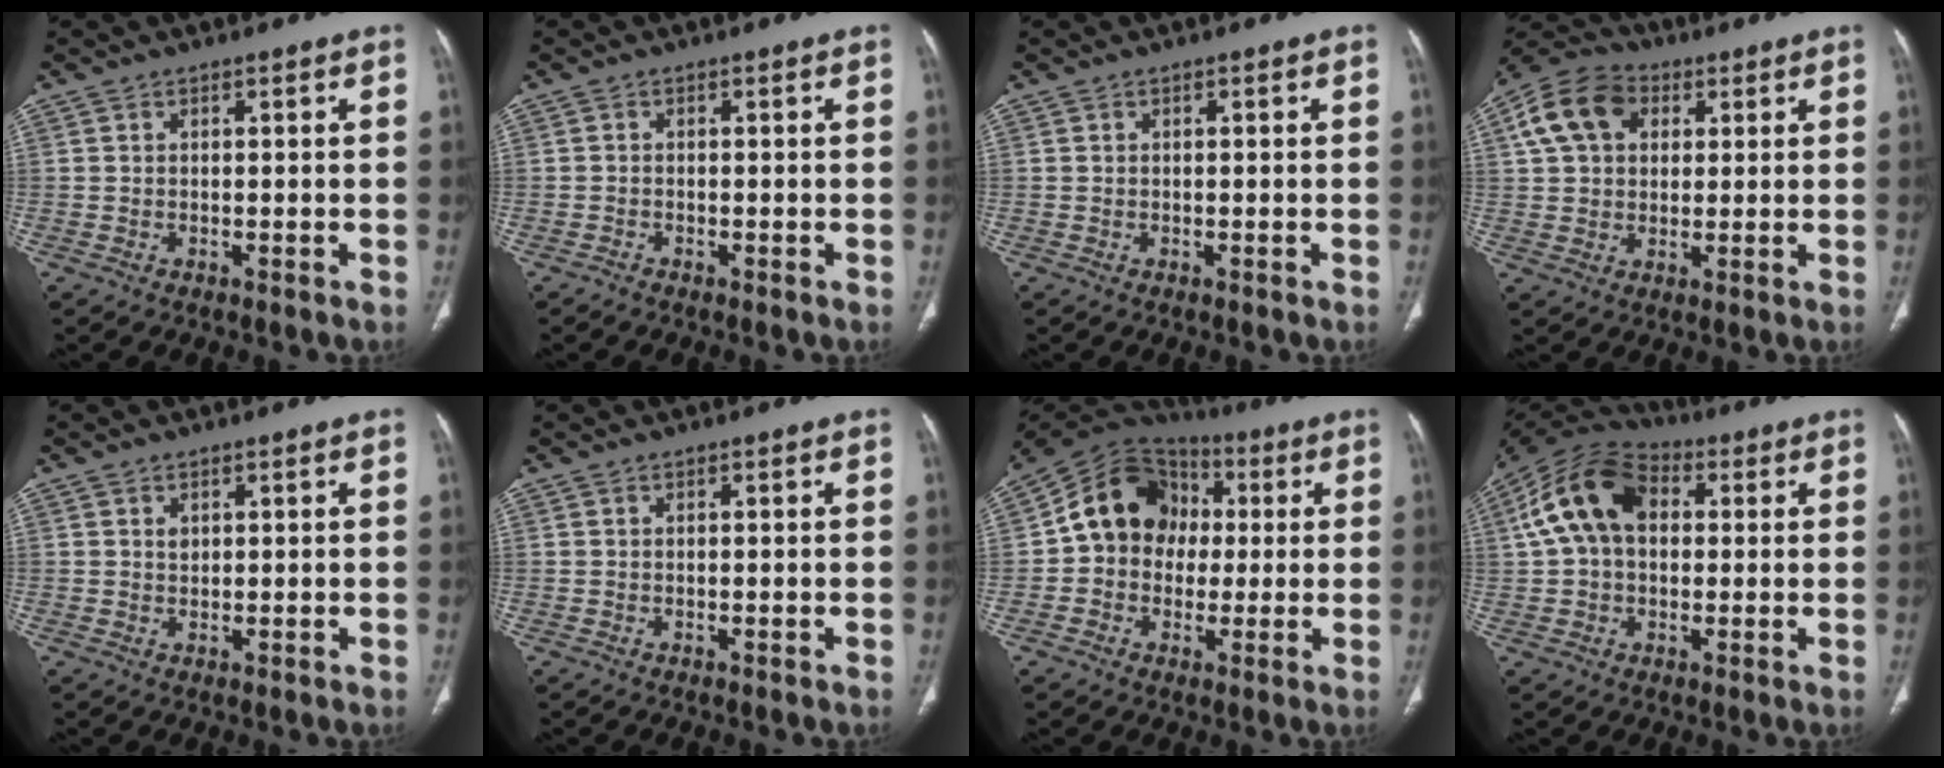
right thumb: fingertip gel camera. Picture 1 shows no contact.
{"total": 0.6, "force": [-0.6, 0.3, 0.1], "torque": [-0.004, -0.001, -0.016]}
{"total": 0.0}
{"total": 12.2, "force": [3.9, 9.0, 7.2], "torque": [-0.123, 0.014, 0.060]}
{"total": 1.1, "force": [0.5, 0.8, 0.6], "torque": [-0.004, -0.002, 0.010]}
{"total": 0.0}
{"total": 14.6, "force": [1.2, 12.2, 7.8], "torque": [-0.099, 0.031, 0.009]}
{"total": 15.2, "force": [2.7, 10.4, 10.8], "torque": [-0.189, 0.032, 0.038]}